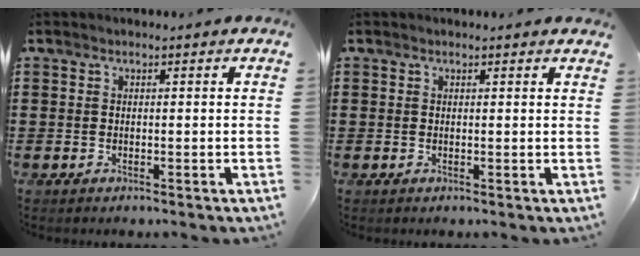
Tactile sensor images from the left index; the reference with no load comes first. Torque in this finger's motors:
{"motor_torque": [0.01, -0.01, -0.02, 0.00]}